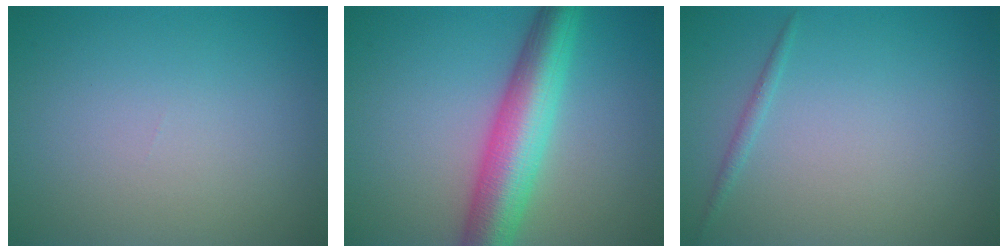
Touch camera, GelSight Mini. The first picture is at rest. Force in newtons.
{"total": 7.5, "press": 7.5, "slide": 0.1}
{"total": 0.7, "press": 0.7, "slide": 0.0}